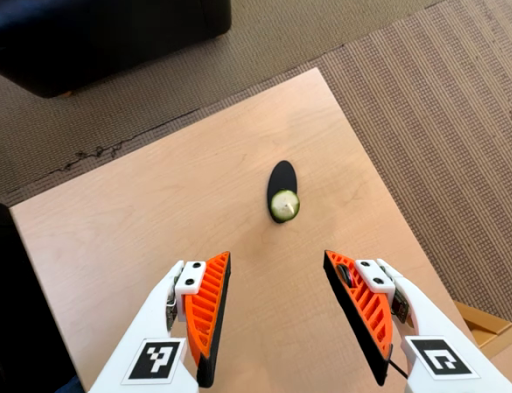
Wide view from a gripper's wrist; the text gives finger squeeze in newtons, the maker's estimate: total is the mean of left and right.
{"total": 0.6, "left": 1.1, "right": 0.1}